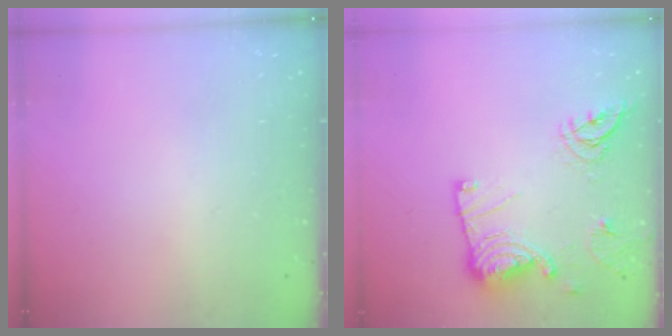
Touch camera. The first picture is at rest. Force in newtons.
{"total": 17.4, "press": 17.4, "slide": 1.1}